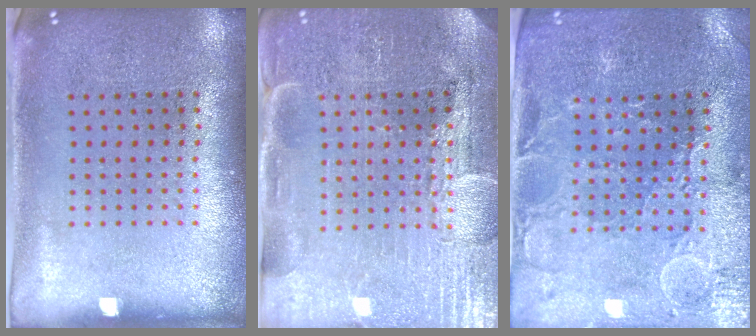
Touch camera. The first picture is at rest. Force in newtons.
{"total": 4.0, "press": 3.8, "slide": 1.4}
{"total": 1.1, "press": 1.0, "slide": 0.4}